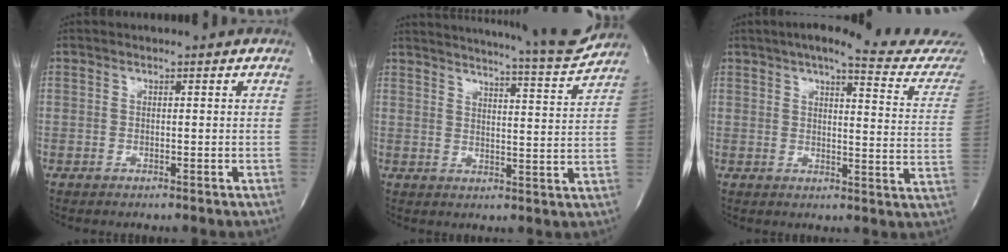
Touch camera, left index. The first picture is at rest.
{"total": 15.6, "force": [14.8, -0.7, 5.0], "torque": [-0.082, -0.055, 0.188]}
{"total": 19.5, "force": [17.6, 1.2, 8.3], "torque": [-0.103, -0.054, 0.201]}